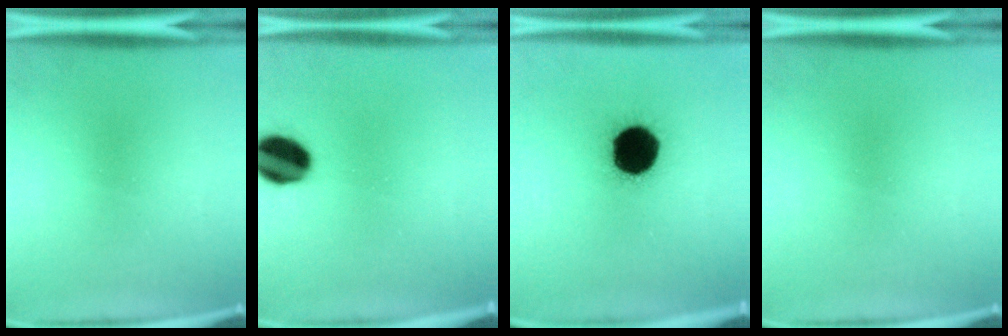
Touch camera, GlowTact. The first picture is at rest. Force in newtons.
{"total": 12.2}
{"total": 19.3}
{"total": 0.0}